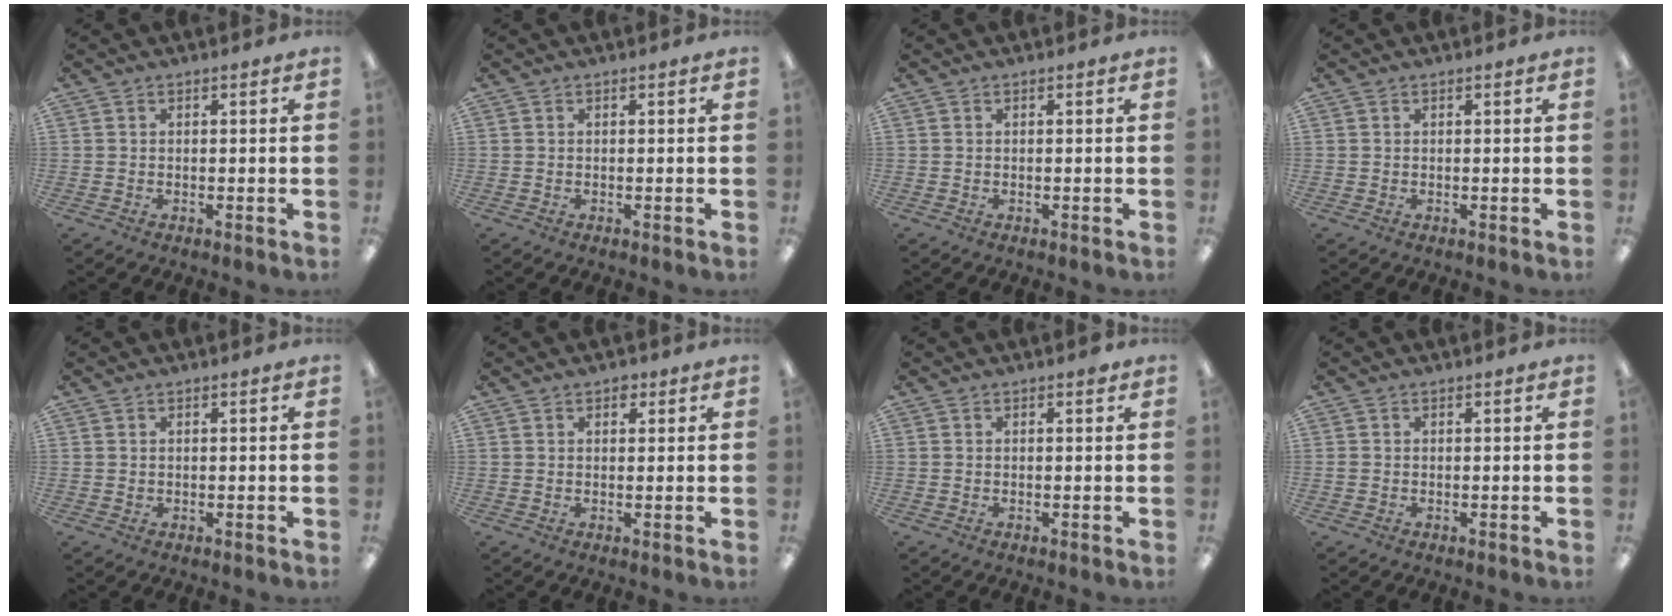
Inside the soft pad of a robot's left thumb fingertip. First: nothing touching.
{"total": 0.0}
{"total": 0.0}
{"total": 0.0}
{"total": 0.6, "force": [0.4, 0.4, 0.1], "torque": [-0.004, 0.002, 0.008]}
{"total": 2.3, "force": [1.5, 1.4, 1.0], "torque": [-0.005, -0.002, 0.023]}
{"total": 0.9, "force": [0.6, 0.3, 0.6], "torque": [-0.005, -0.001, 0.008]}
{"total": 0.6, "force": [0.1, 0.5, 0.2], "torque": [-0.004, 0.004, 0.000]}